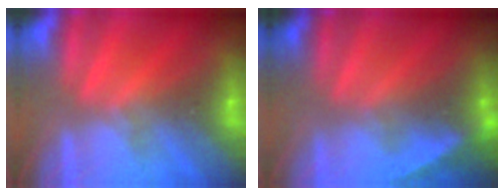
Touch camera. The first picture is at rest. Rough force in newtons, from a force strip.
{"total": 2.2}